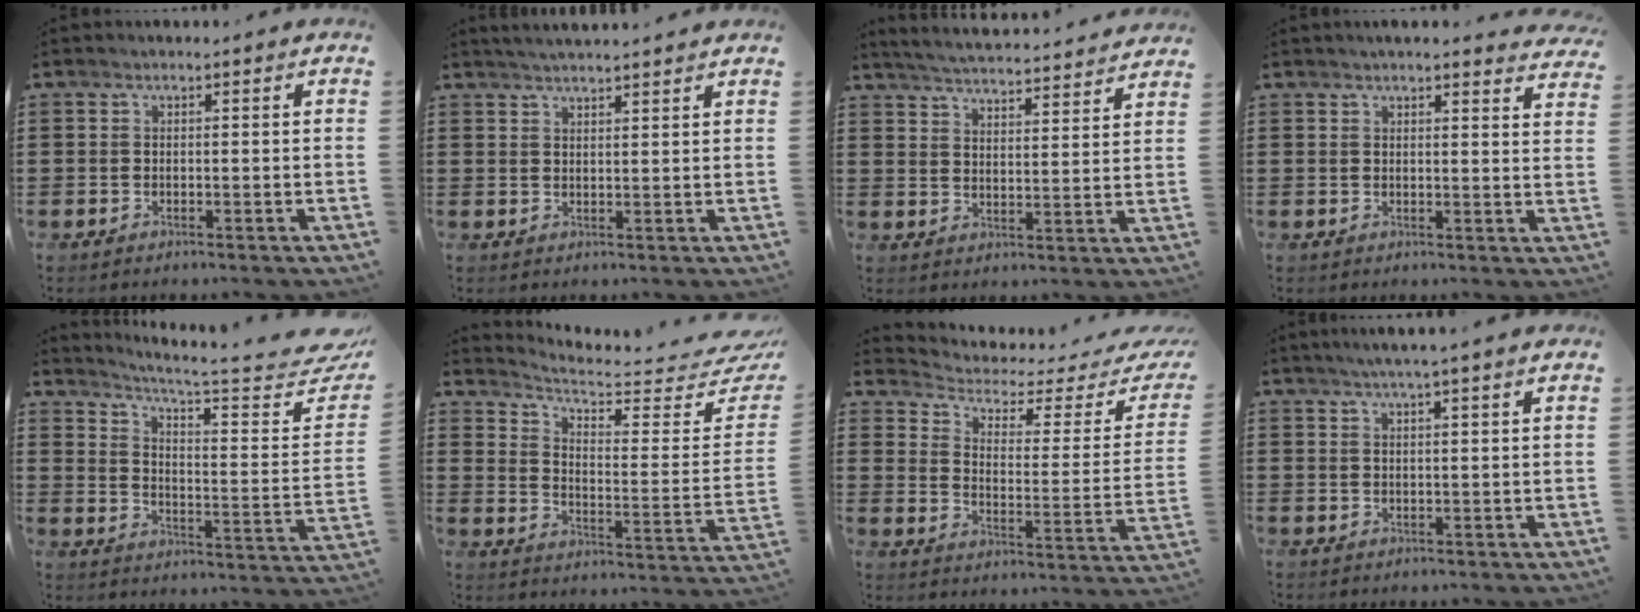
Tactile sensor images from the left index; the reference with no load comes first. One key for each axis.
{"total": 2.2, "fx": 2.2, "fy": -0.3, "fz": 0.3, "tx": -0.010, "ty": -0.001, "tz": 0.042}
{"total": 4.5, "fx": 4.4, "fy": -0.8, "fz": 0.4, "tx": -0.029, "ty": -0.035, "tz": 0.072}
{"total": 2.6, "fx": 2.5, "fy": -0.2, "fz": 0.6, "tx": -0.012, "ty": -0.010, "tz": 0.046}
{"total": 5.1, "fx": 4.2, "fy": -0.2, "fz": 2.8, "tx": -0.069, "ty": -0.046, "tz": 0.065}
{"total": 4.6, "fx": 3.9, "fy": 1.2, "fz": 2.1, "tx": -0.056, "ty": -0.037, "tz": 0.061}
{"total": 2.6, "fx": 1.7, "fy": 1.2, "fz": 1.5, "tx": -0.046, "ty": -0.019, "tz": 0.020}
{"total": 2.7, "fx": 2.3, "fy": -0.5, "fz": 1.4, "tx": -0.032, "ty": 0.001, "tz": 0.041}